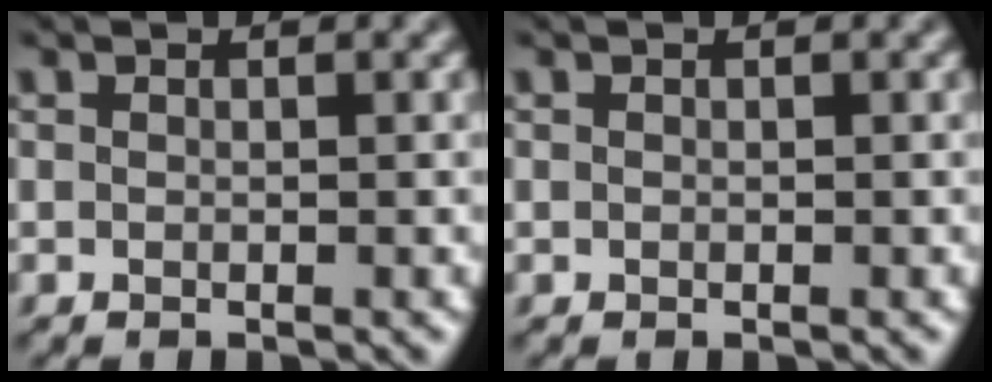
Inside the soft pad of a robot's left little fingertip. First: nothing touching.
{"total": 0.0}